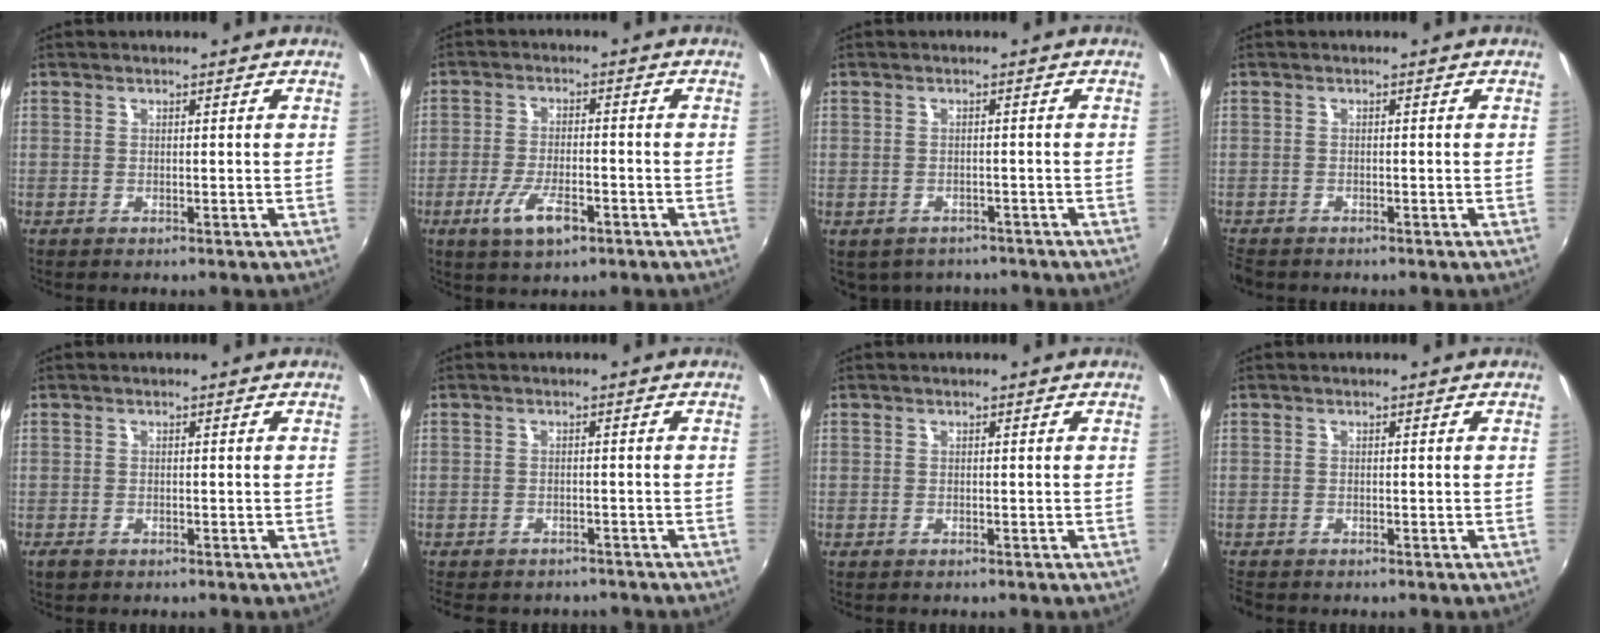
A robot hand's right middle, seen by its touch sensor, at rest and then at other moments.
{"total": 7.1, "force": [-3.8, 2.5, 5.4], "torque": [-0.122, -0.016, -0.066]}
{"total": 7.7, "force": [-6.1, 3.6, 3.0], "torque": [-0.070, -0.037, -0.075]}
{"total": 3.2, "force": [-2.7, 1.2, 1.0], "torque": [-0.032, -0.016, -0.051]}
{"total": 1.9, "force": [-1.4, 1.0, 0.8], "torque": [-0.020, -0.010, -0.021]}
{"total": 8.9, "force": [-7.6, 3.2, 3.4], "torque": [-0.081, -0.033, -0.105]}
{"total": 0.8, "force": [-0.5, 0.0, 0.5], "torque": [-0.006, 0.004, -0.006]}
{"total": 1.9, "force": [-1.7, 0.6, 0.5], "torque": [-0.013, -0.011, -0.031]}